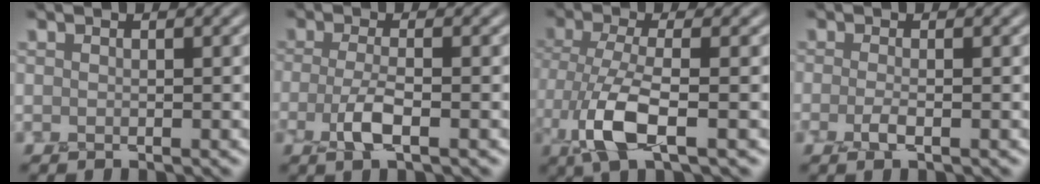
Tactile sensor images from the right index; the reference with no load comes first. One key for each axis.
{"total": 2.8, "fx": -1.1, "fy": 0.9, "fz": 2.4, "tx": -0.059, "ty": 0.002, "tz": -0.025}
{"total": 5.1, "fx": -1.2, "fy": 1.9, "fz": 4.5, "tx": -0.106, "ty": 0.000, "tz": -0.023}
{"total": 1.5, "fx": -0.6, "fy": 0.5, "fz": 1.3, "tx": -0.032, "ty": -0.001, "tz": -0.016}